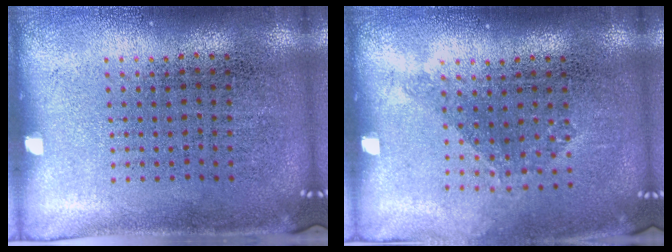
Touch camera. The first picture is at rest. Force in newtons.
{"total": 1.1, "press": 0.8, "slide": 0.7}